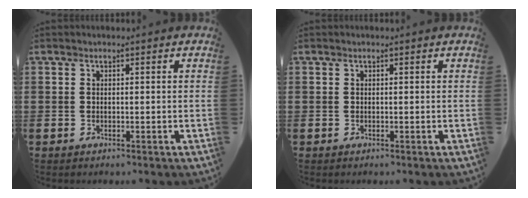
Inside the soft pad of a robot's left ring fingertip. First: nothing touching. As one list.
[{"total": 0.0}]